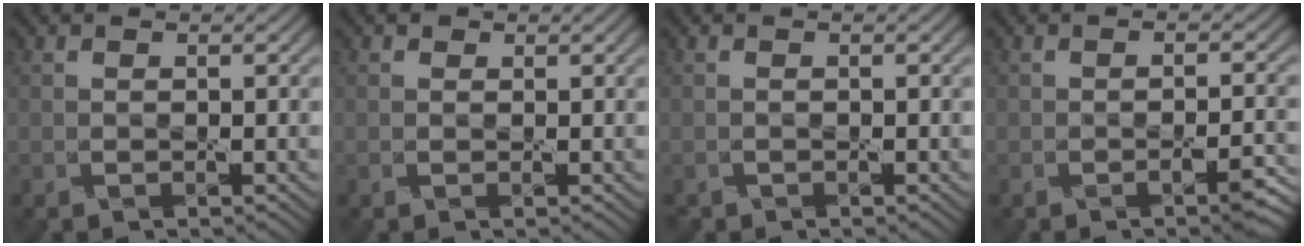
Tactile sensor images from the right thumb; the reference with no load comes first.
{"total": 0.6, "force": [0.3, 0.5, 0.1], "torque": [-0.002, 0.002, 0.000]}
{"total": 0.5, "force": [-0.5, 0.0, -0.2], "torque": [0.000, 0.000, -0.013]}
{"total": 3.1, "force": [-1.9, 0.7, 2.4], "torque": [-0.032, 0.006, -0.026]}